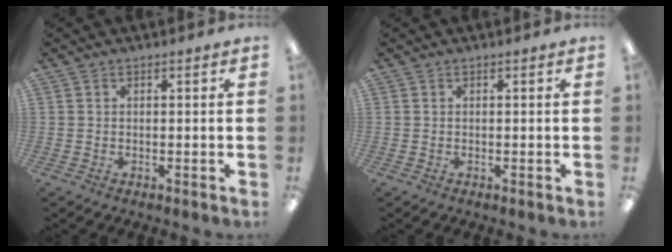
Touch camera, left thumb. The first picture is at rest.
{"total": 0.0}